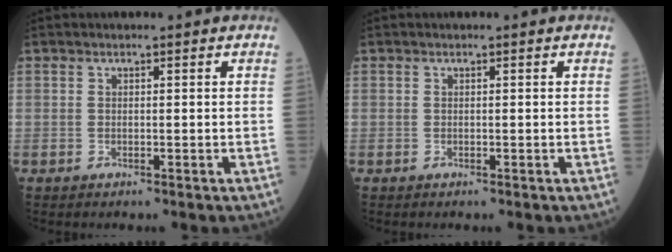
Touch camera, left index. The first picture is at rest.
{"total": 0.0}